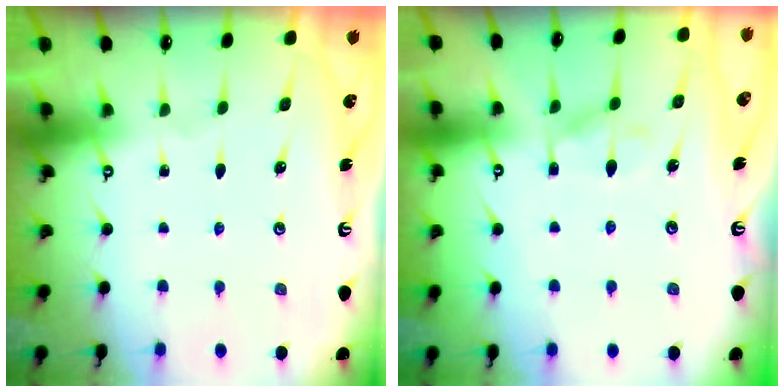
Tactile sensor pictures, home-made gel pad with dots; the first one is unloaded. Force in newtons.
{"total": 7.5, "press": 7.5, "slide": 0.4}